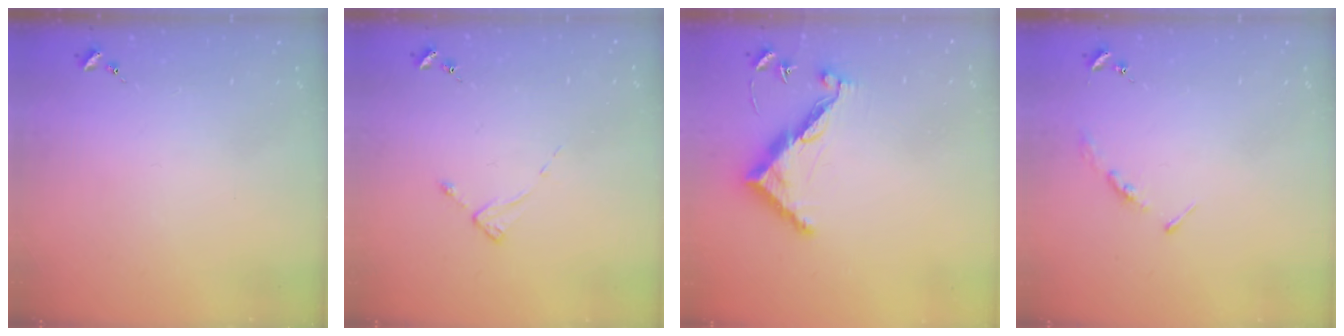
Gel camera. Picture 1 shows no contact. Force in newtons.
{"total": 2.6, "press": 2.6, "slide": 0.2}
{"total": 10.6, "press": 10.6, "slide": 0.4}
{"total": 3.5, "press": 3.5, "slide": 0.4}